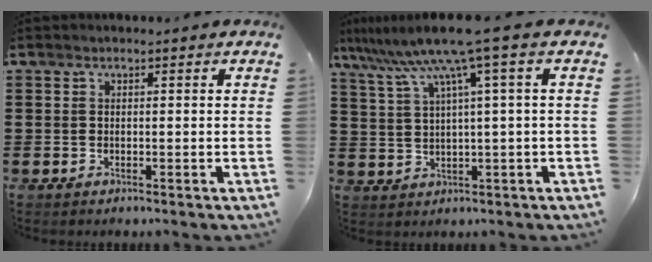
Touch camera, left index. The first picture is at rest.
{"total": 8.6, "force": [4.6, -0.9, 7.2], "torque": [-0.157, -0.026, 0.074]}